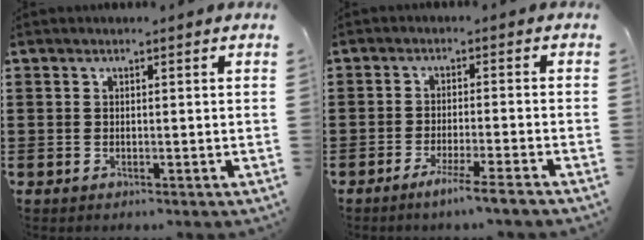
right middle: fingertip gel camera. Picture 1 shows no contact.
{"total": 3.9, "force": [-3.1, -0.6, 2.2], "torque": [-0.033, -0.007, -0.055]}